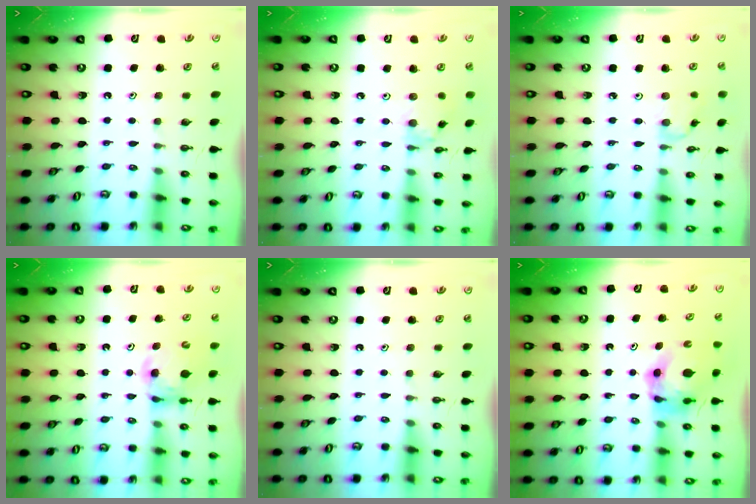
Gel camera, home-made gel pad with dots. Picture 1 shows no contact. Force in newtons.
{"total": 3.4, "press": 3.4, "slide": 0.2}
{"total": 2.9, "press": 2.9, "slide": 0.3}
{"total": 6.1, "press": 6.1, "slide": 0.3}
{"total": 0.0}
{"total": 6.4, "press": 6.4, "slide": 0.6}